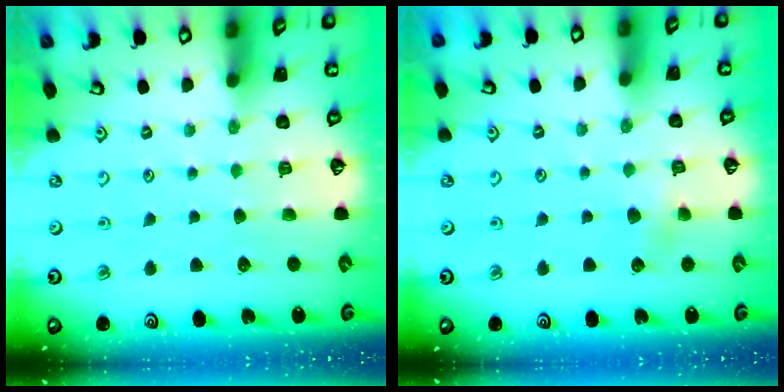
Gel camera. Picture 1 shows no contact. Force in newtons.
{"total": 3.8, "press": 3.7, "slide": 0.4}